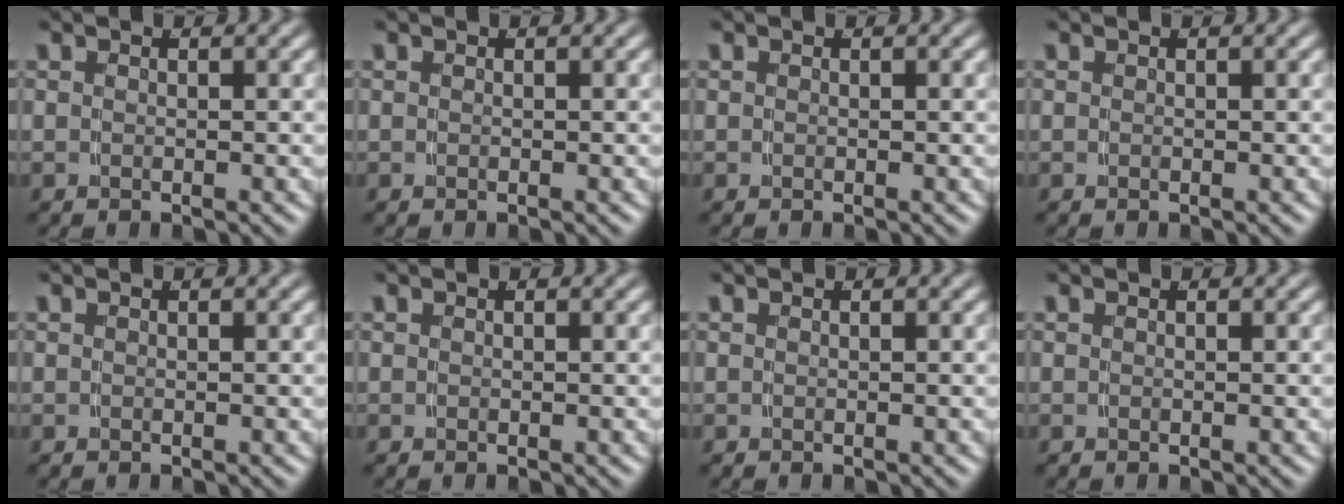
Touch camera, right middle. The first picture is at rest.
{"total": 0.0}
{"total": 0.0}
{"total": 0.0}
{"total": 0.0}
{"total": 0.0}
{"total": 0.0}
{"total": 0.0}